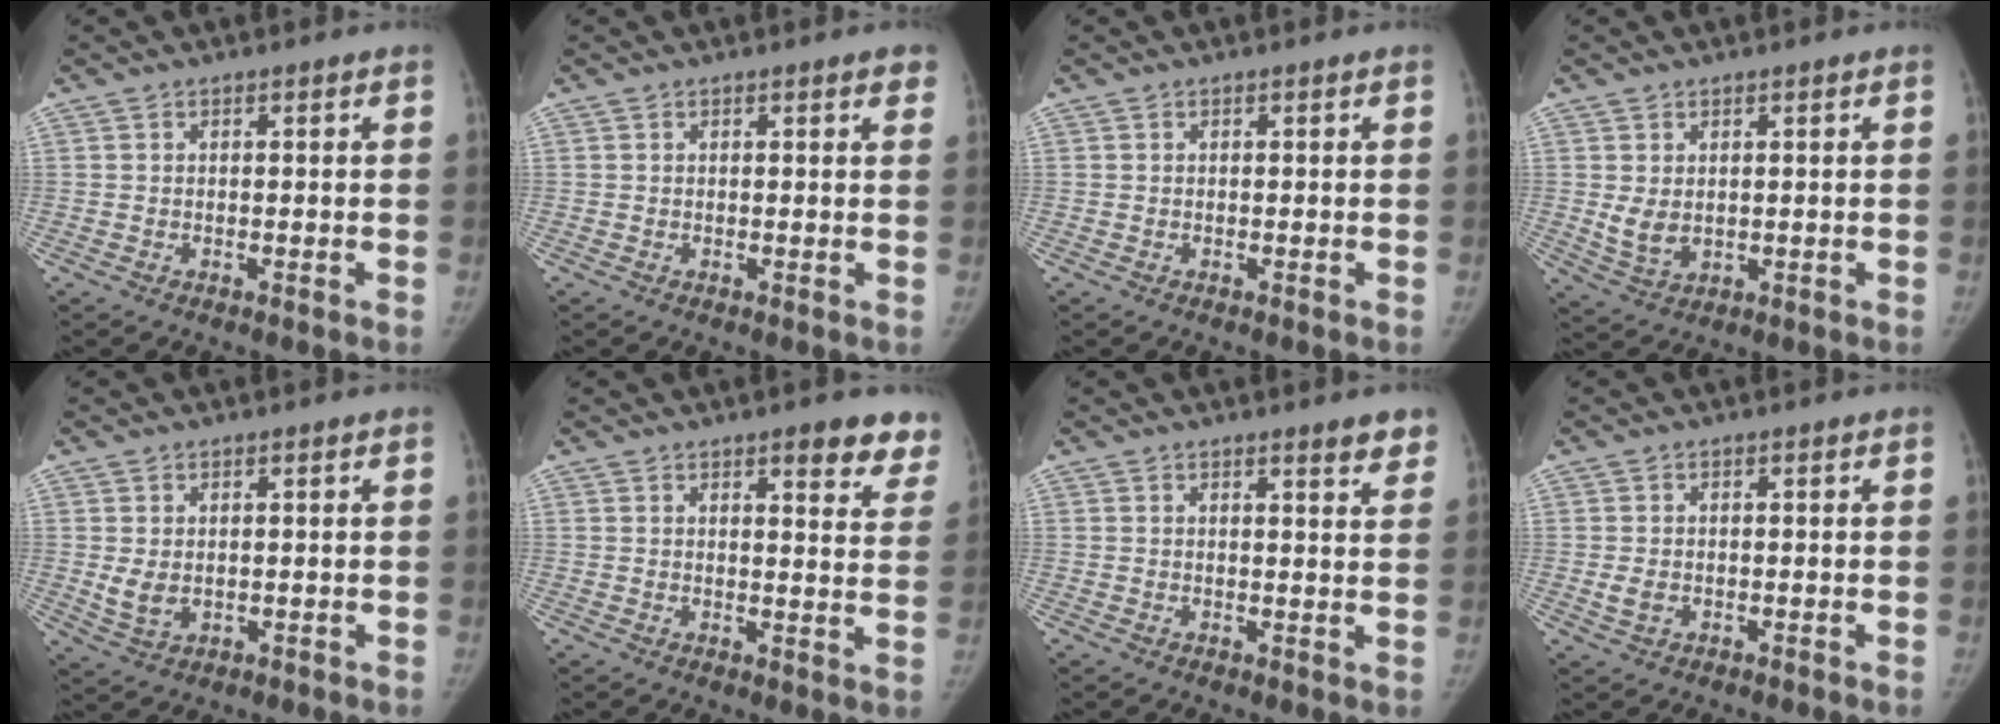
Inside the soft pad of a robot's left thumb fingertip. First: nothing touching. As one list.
[{"total": 2.2, "force": [1.4, 0.7, 1.5], "torque": [-0.006, 0.000, 0.012]}, {"total": 0.0}, {"total": 4.3, "force": [0.5, 3.1, 3.0], "torque": [-0.043, -0.013, 0.023]}, {"total": 3.7, "force": [0.2, 2.7, 2.6], "torque": [-0.039, -0.011, 0.015]}, {"total": 9.4, "force": [6.9, 2.9, 5.6], "torque": [-0.030, -0.034, 0.073]}, {"total": 4.0, "force": [3.0, 0.8, 2.5], "torque": [-0.016, -0.016, 0.035]}, {"total": 2.1, "force": [-0.4, 1.6, 1.3], "torque": [-0.022, -0.001, -0.003]}]